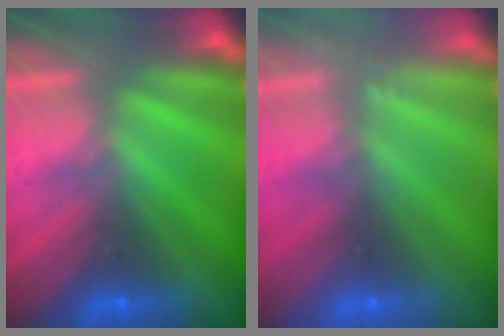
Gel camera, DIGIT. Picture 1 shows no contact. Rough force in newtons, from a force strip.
{"total": 2.4}